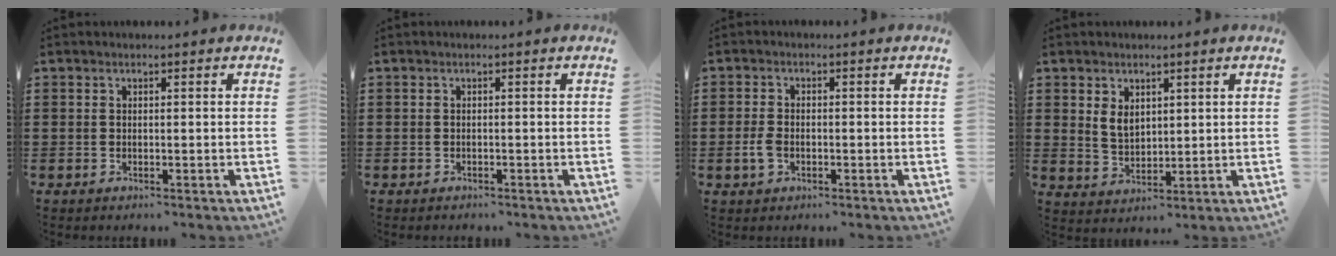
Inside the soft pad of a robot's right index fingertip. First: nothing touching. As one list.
[{"total": 0.6, "force": [-0.5, 0.1, 0.1], "torque": [-0.003, -0.001, -0.012]}, {"total": 2.6, "force": [-0.9, 1.4, 2.0], "torque": [-0.053, -0.008, -0.018]}, {"total": 3.7, "force": [1.7, 2.4, 2.1], "torque": [-0.040, 0.004, 0.030]}]